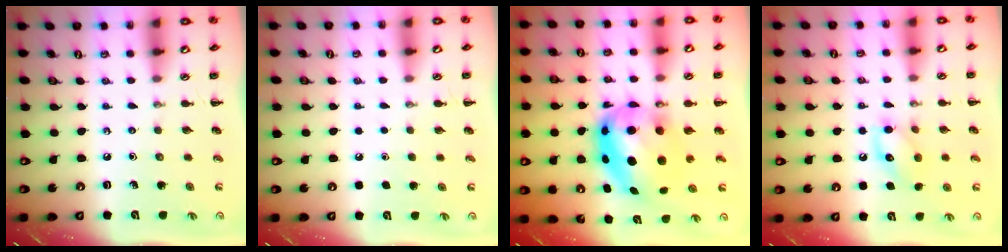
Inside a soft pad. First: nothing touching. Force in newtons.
{"total": 1.8, "press": 1.8, "slide": 0.1}
{"total": 12.8, "press": 12.4, "slide": 3.1}
{"total": 11.3, "press": 11.2, "slide": 1.0}